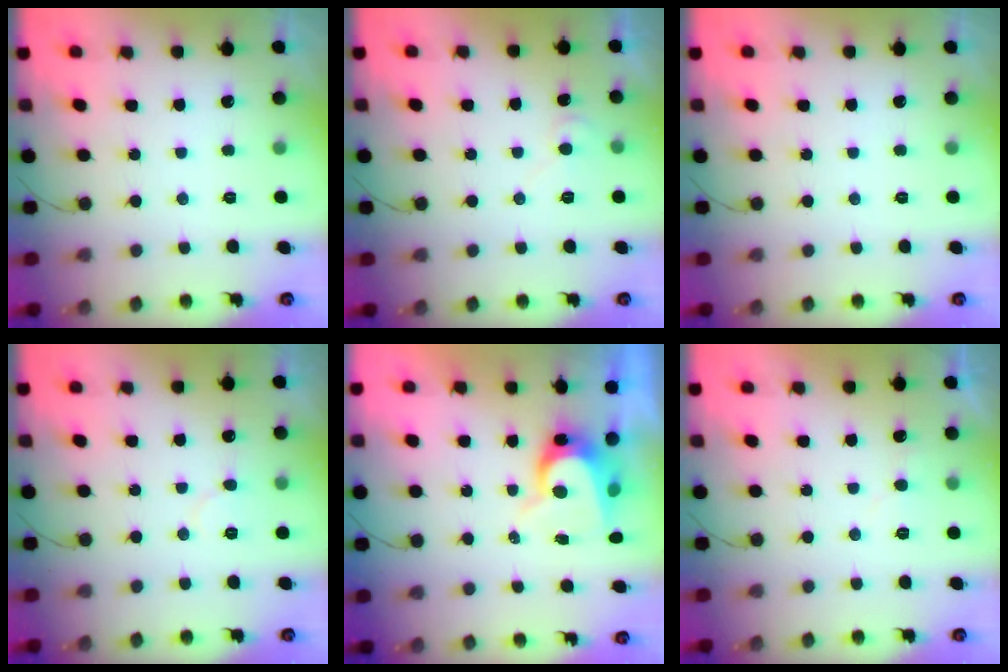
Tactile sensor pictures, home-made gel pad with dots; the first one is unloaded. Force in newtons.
{"total": 5.2, "press": 5.2, "slide": 0.5}
{"total": 0.0}
{"total": 4.4, "press": 4.3, "slide": 0.5}
{"total": 7.9, "press": 7.9, "slide": 0.4}
{"total": 3.9, "press": 3.8, "slide": 0.3}